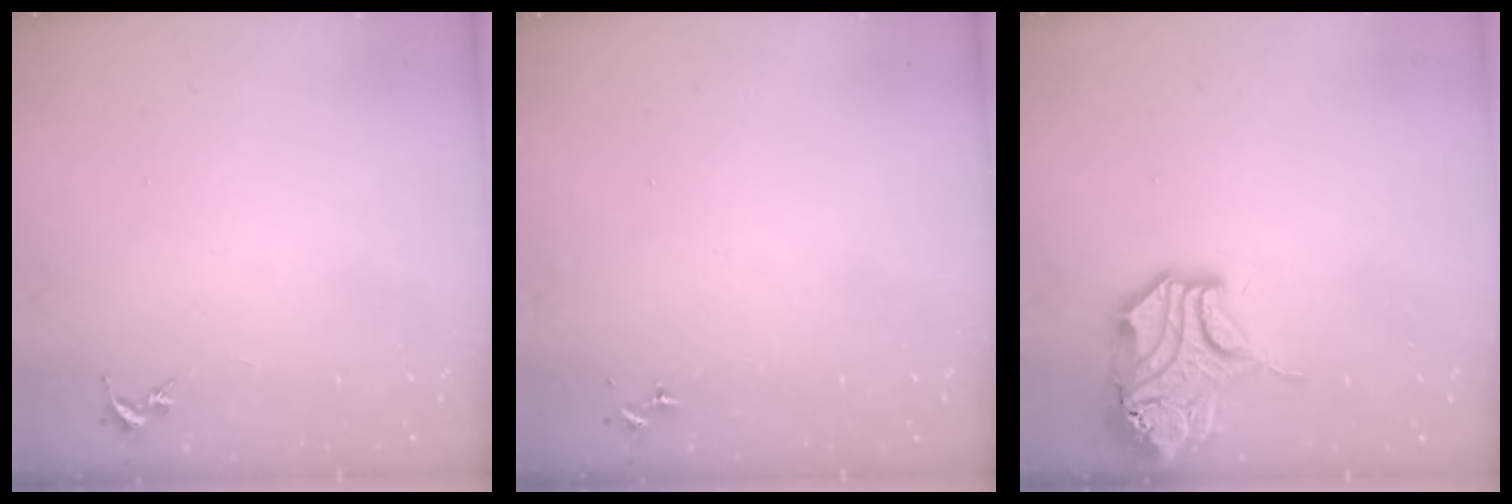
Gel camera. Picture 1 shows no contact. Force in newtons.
{"total": 0.0}
{"total": 17.3, "press": 17.2, "slide": 2.1}